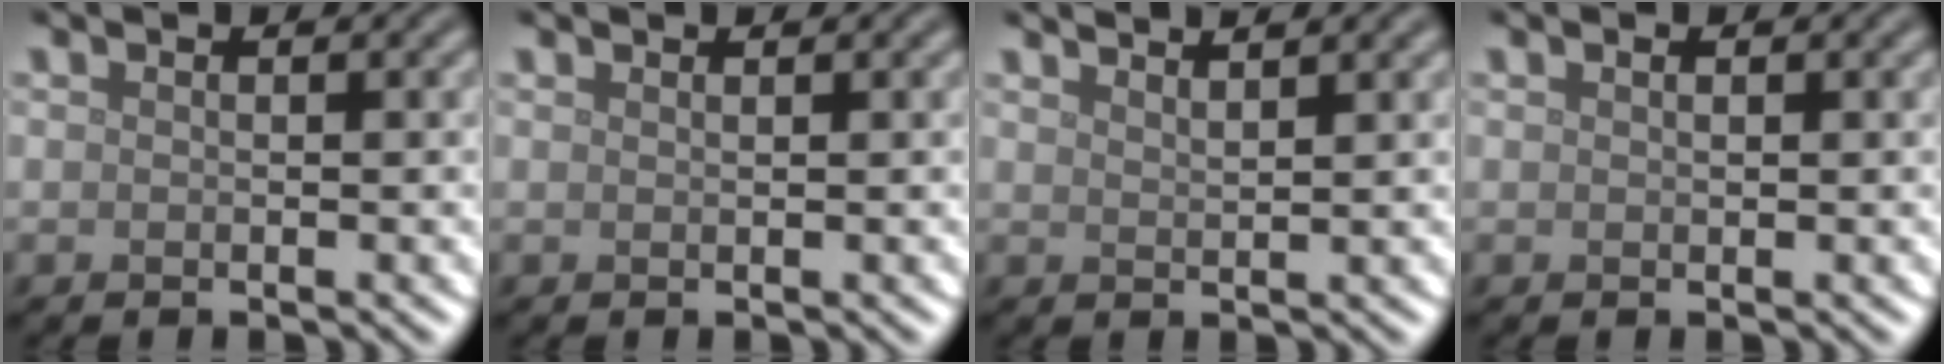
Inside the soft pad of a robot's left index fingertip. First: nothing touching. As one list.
[{"total": 0.6, "force": [0.5, 0.1, 0.1], "torque": [-0.002, -0.003, 0.007]}, {"total": 2.8, "force": [2.4, 0.6, 1.2], "torque": [0.003, 0.013, 0.018]}, {"total": 0.5, "force": [0.3, 0.1, 0.4], "torque": [-0.007, 0.001, 0.005]}]